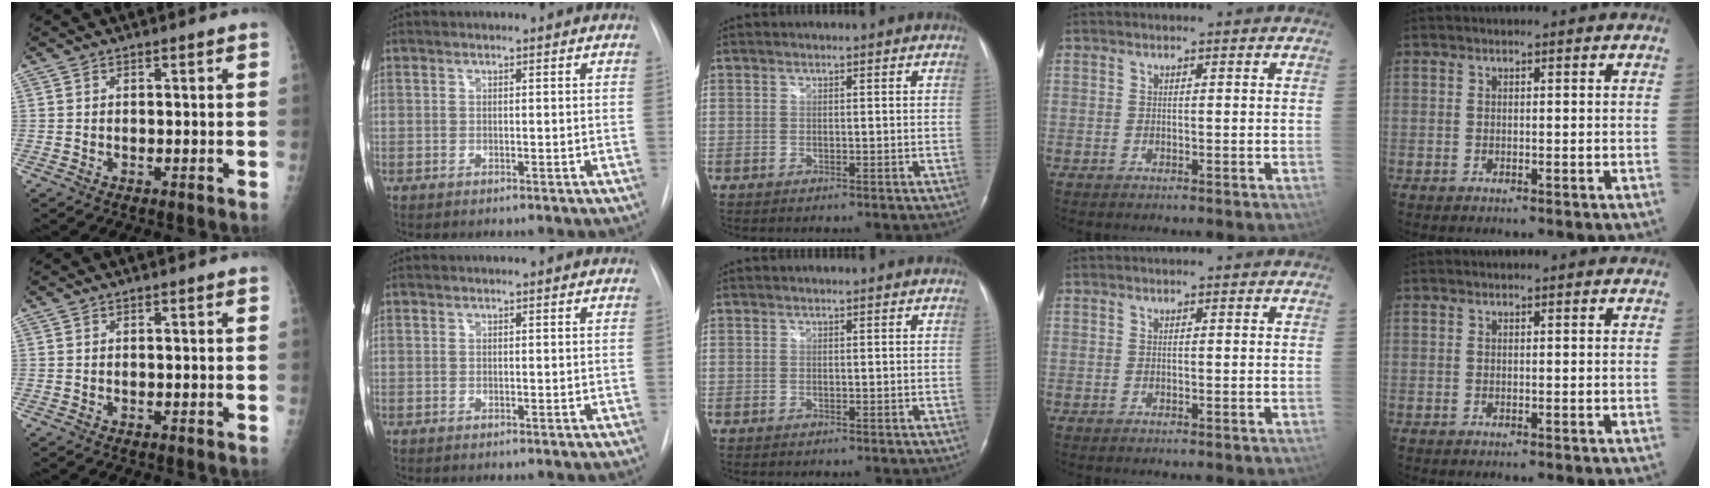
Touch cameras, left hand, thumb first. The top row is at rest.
{}